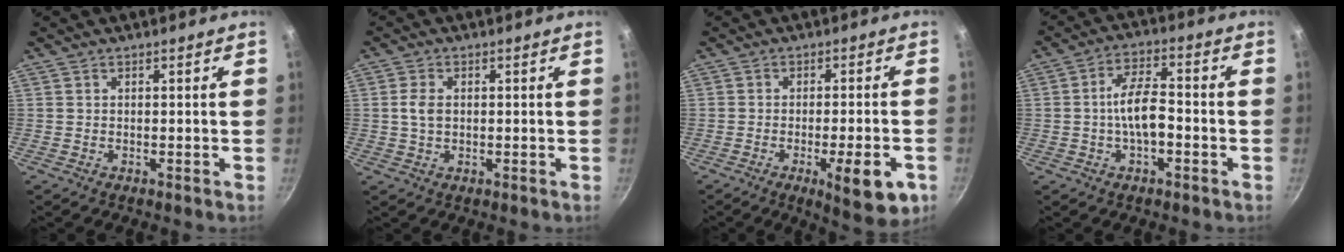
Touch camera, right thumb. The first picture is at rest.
{"total": 3.5, "force": [0.3, 2.4, 2.6], "torque": [-0.048, 0.004, 0.003]}
{"total": 10.8, "force": [-4.3, 3.0, 9.5], "torque": [-0.111, 0.010, -0.054]}
{"total": 8.0, "force": [-1.6, 3.6, 7.0], "torque": [-0.113, 0.031, -0.034]}